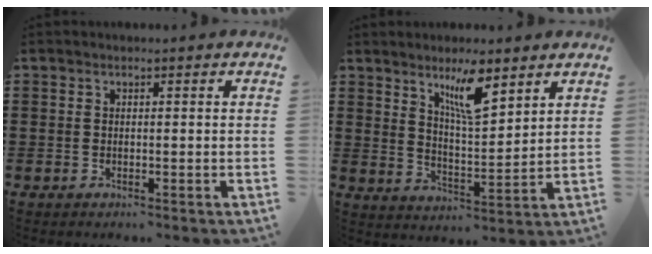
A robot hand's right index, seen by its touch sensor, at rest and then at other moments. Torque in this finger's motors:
{"motor_torque": [0.10, 0.13, 0.40, 0.05]}